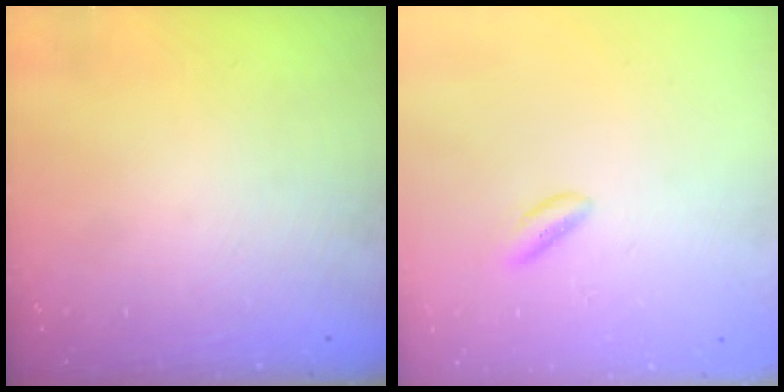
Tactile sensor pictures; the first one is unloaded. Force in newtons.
{"total": 1.9, "press": 1.8, "slide": 0.4}